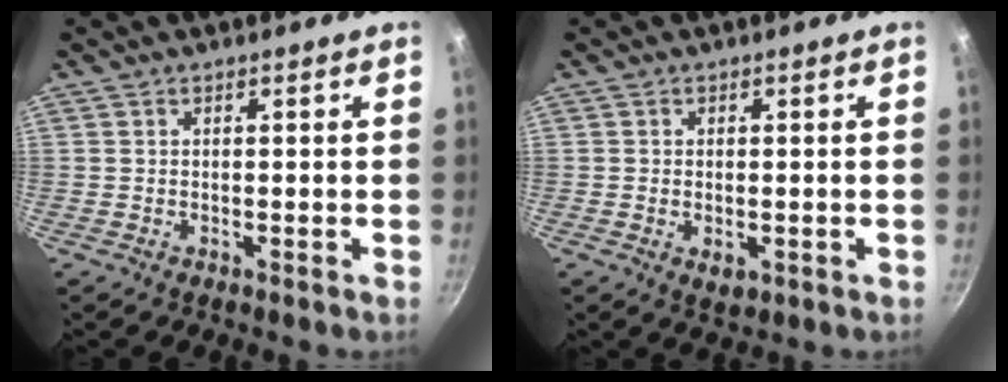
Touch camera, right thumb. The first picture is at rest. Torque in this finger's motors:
{"motor_torque": [-0.14, 0.22, -0.47, 0.03, -0.01]}